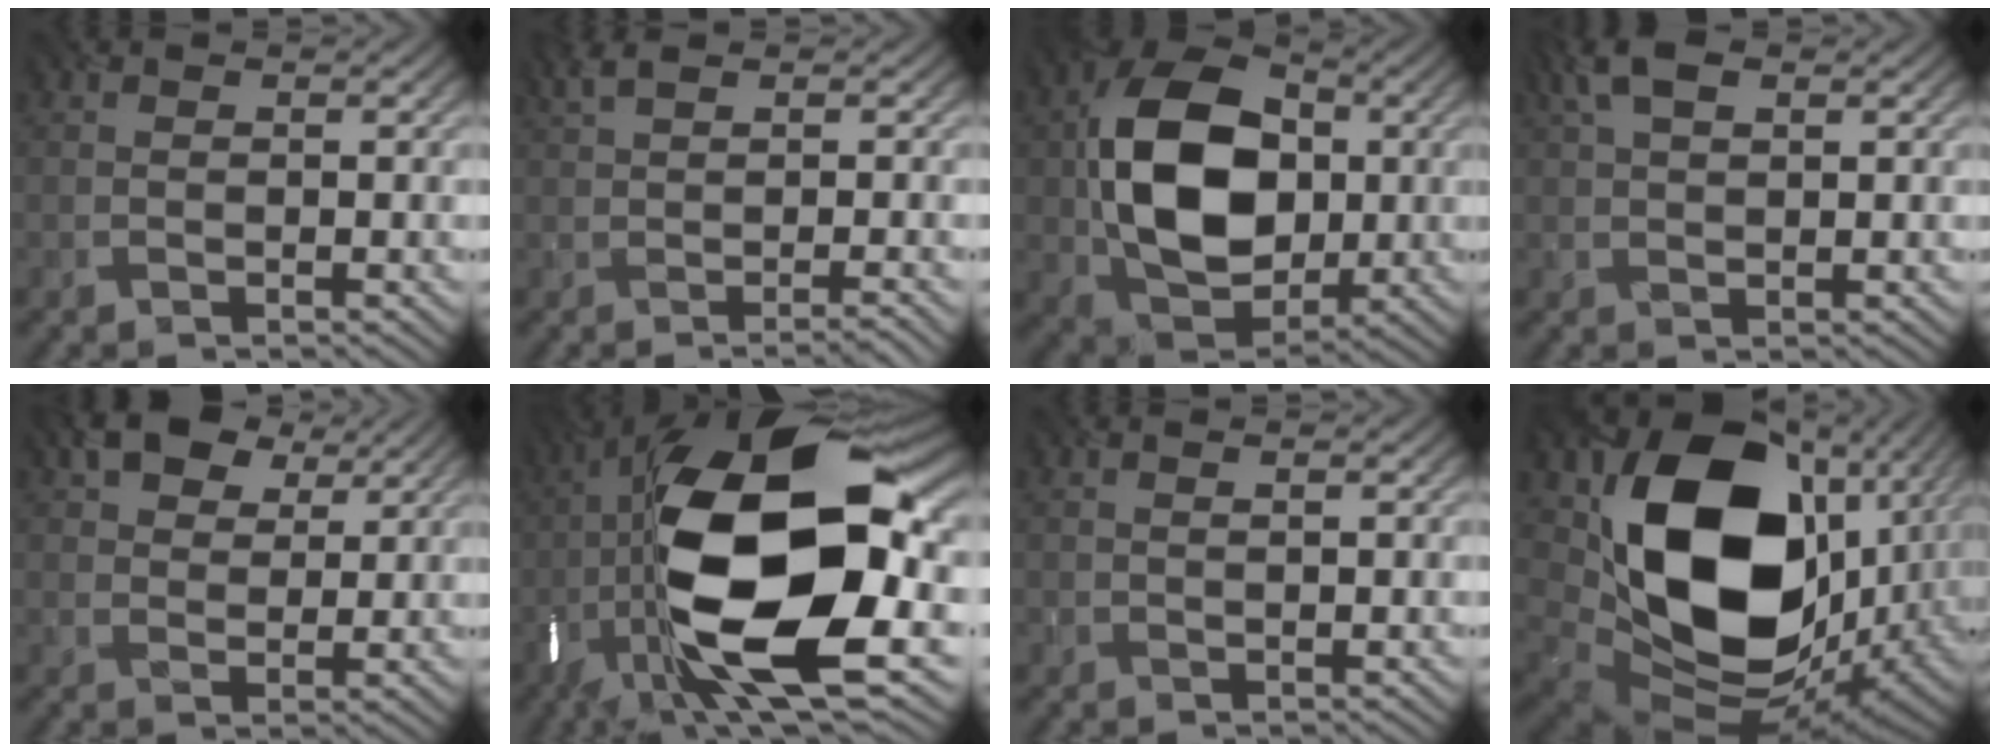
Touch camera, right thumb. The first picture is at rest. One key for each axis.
{"total": 3.4, "fx": 0.2, "fy": 0.6, "fz": 3.3, "tx": -0.050, "ty": 0.013, "tz": 0.000}
{"total": 13.7, "fx": 0.5, "fy": 10.1, "fz": 9.1, "tx": -0.180, "ty": 0.007, "tz": 0.013}
{"total": 3.5, "fx": 2.1, "fy": 1.7, "fz": 2.3, "tx": -0.057, "ty": 0.012, "tz": 0.041}
{"total": 6.0, "fx": 4.0, "fy": 3.8, "fz": 2.3, "tx": -0.043, "ty": 0.005, "tz": 0.072}
{"total": 19.8, "fx": -2.5, "fy": 8.5, "fz": 17.7, "tx": -0.356, "ty": 0.009, "tz": -0.055}
{"total": 0.0}
{"total": 19.6, "fx": 3.4, "fy": 14.7, "fz": 12.5, "tx": -0.297, "ty": -0.055, "tz": 0.096}